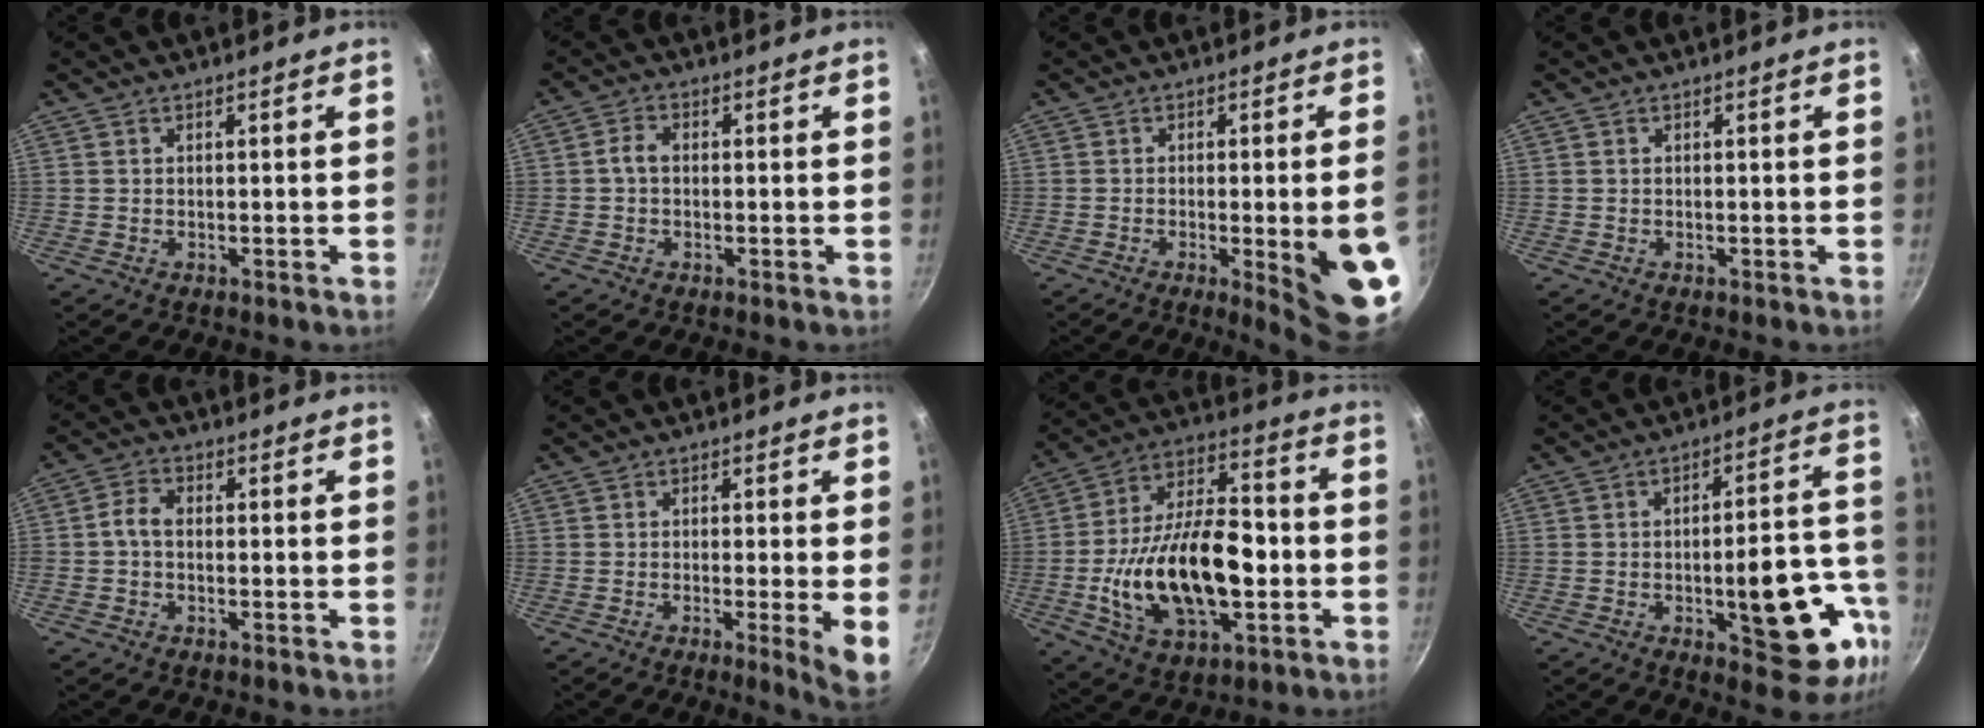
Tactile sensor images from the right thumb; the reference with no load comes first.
{"total": 2.7, "force": [-0.1, 1.9, 1.8], "torque": [-0.032, 0.013, -0.007]}
{"total": 12.9, "force": [-3.0, 2.2, 12.3], "torque": [-0.136, 0.005, -0.029]}
{"total": 0.0}
{"total": 3.5, "force": [-0.4, 2.3, 2.5], "torque": [-0.050, 0.017, -0.018]}
{"total": 5.8, "force": [-0.8, 0.4, 5.8], "torque": [-0.076, -0.010, -0.012]}
{"total": 23.6, "force": [-4.0, 13.0, 19.4], "torque": [-0.323, 0.035, -0.064]}
{"total": 17.9, "force": [-5.8, 7.2, 15.2], "torque": [-0.149, 0.036, -0.071]}